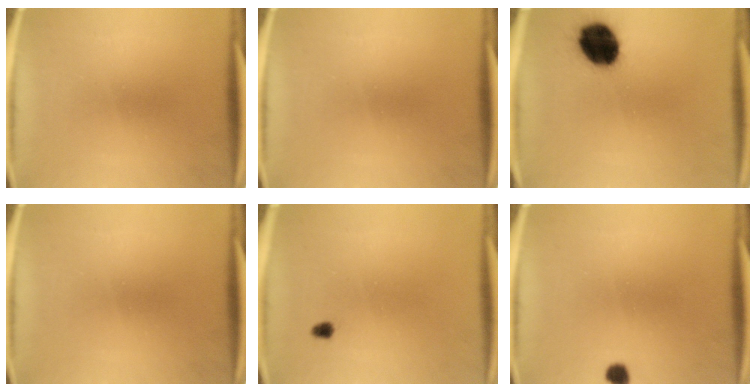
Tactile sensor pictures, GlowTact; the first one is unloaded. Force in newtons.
{"total": 0.0}
{"total": 14.2}
{"total": 0.0}
{"total": 1.5}
{"total": 2.0}